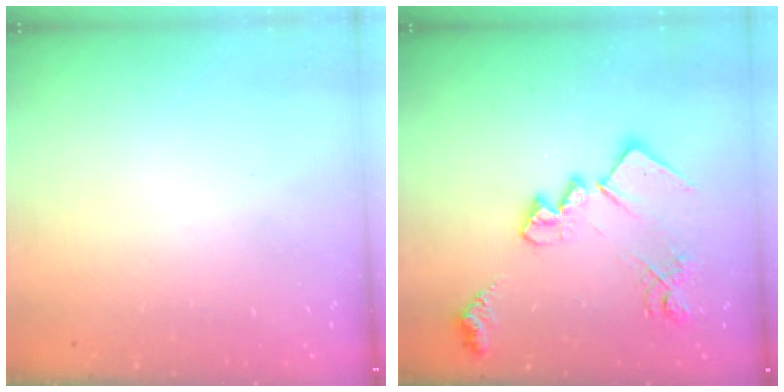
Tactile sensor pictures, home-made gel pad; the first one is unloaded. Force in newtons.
{"total": 19.8, "press": 19.8, "slide": 1.0}